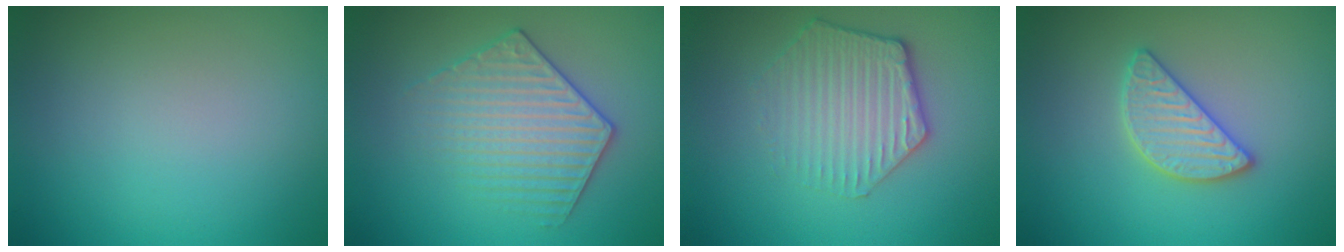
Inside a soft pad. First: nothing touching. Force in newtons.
{"total": 3.4, "press": 3.4, "slide": 0.6}
{"total": 3.3, "press": 3.2, "slide": 1.0}
{"total": 2.6, "press": 2.6, "slide": 0.2}